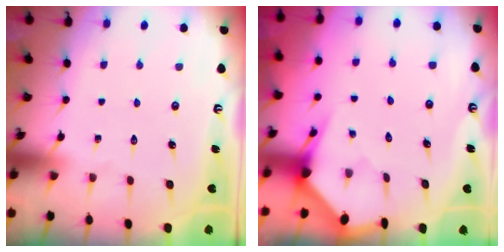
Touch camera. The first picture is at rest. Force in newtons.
{"total": 3.0, "press": 3.0, "slide": 0.1}